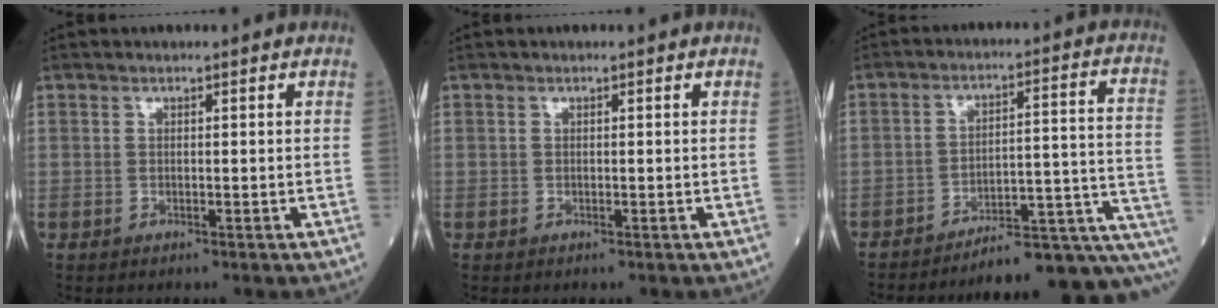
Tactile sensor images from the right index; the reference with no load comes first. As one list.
[{"total": 0.0}, {"total": 15.0, "force": [-13.1, 0.9, 7.3], "torque": [-0.038, 0.049, -0.176]}]